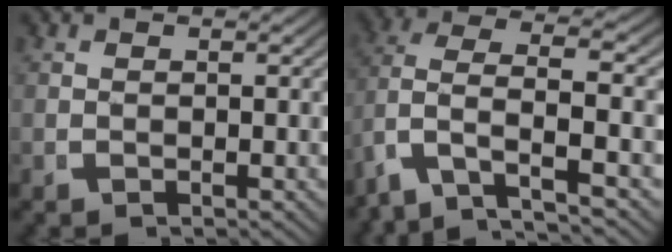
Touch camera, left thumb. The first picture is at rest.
{"total": 8.2, "force": [-2.8, 5.3, 5.5], "torque": [-0.152, -0.048, -0.022]}